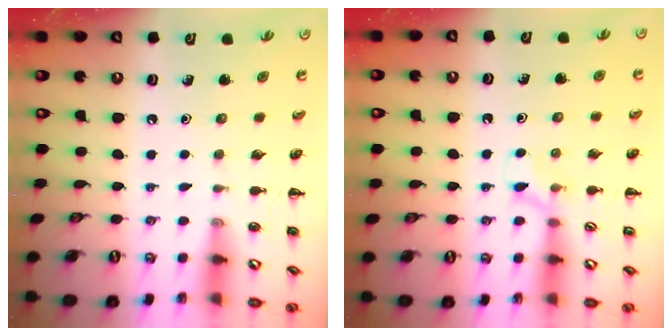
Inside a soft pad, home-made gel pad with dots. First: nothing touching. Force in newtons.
{"total": 4.1, "press": 3.8, "slide": 1.4}